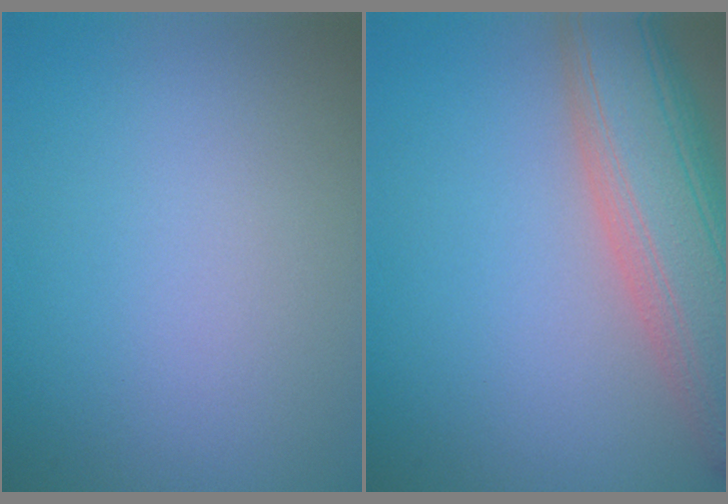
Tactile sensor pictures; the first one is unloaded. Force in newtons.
{"total": 10.3, "press": 10.3, "slide": 0.5}